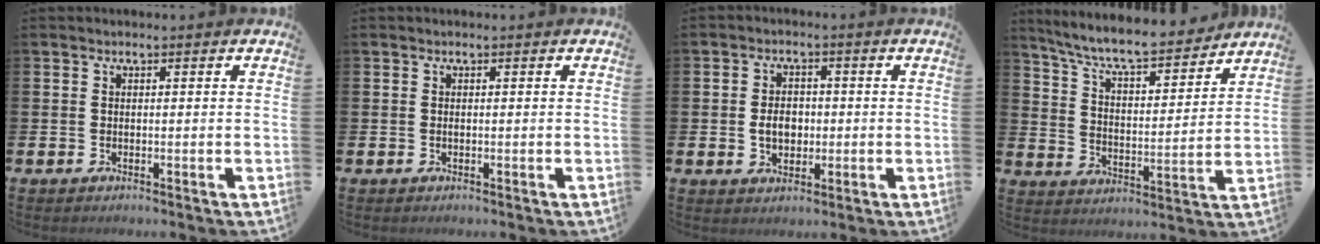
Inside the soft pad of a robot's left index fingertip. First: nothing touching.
{"total": 0.0}
{"total": 3.7, "force": [-0.3, 2.8, 2.4], "torque": [-0.027, -0.001, -0.014]}
{"total": 8.6, "force": [7.9, 1.2, 3.1], "torque": [-0.089, -0.060, 0.135]}